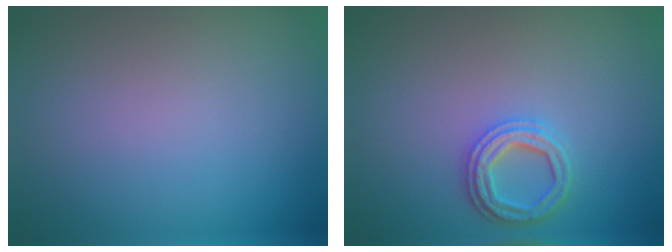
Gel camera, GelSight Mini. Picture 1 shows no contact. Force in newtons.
{"total": 2.8, "press": 2.7, "slide": 0.7}